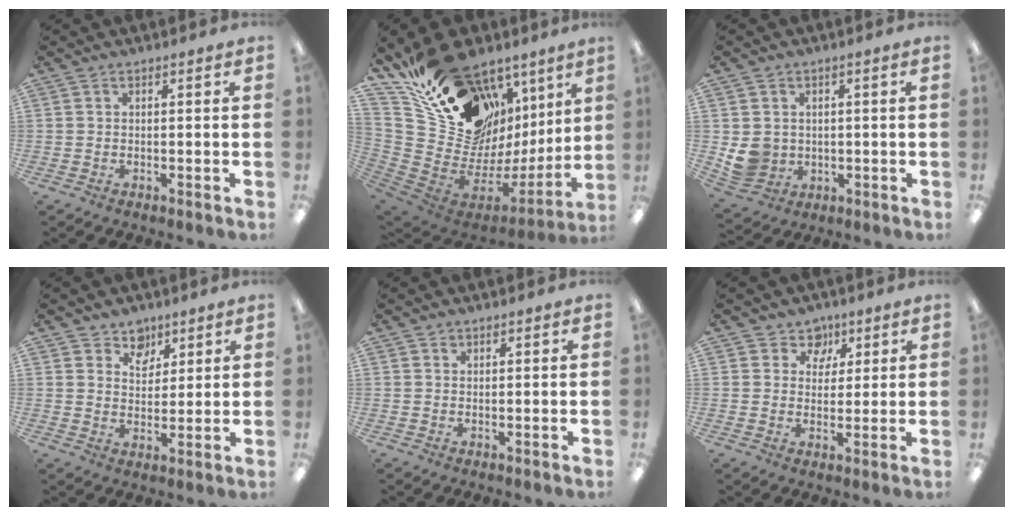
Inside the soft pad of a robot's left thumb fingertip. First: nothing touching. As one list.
[{"total": 23.2, "force": [16.4, 13.0, 10.0], "torque": [-0.156, -0.127, 0.333]}, {"total": 6.8, "force": [0.6, 6.5, 1.9], "torque": [-0.045, 0.002, 0.021]}, {"total": 6.0, "force": [4.4, 4.1, 0.5], "torque": [-0.010, -0.027, 0.081]}, {"total": 0.7, "force": [0.5, 0.4, 0.1], "torque": [-0.002, 0.000, 0.011]}, {"total": 5.8, "force": [3.2, 4.8, 0.7], "torque": [-0.006, -0.021, 0.056]}]